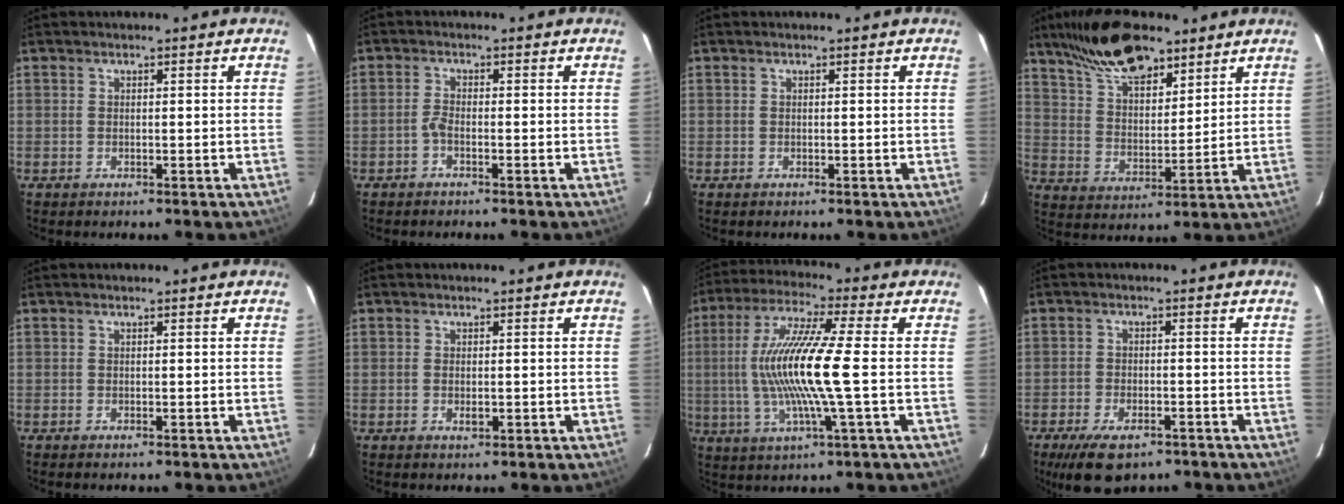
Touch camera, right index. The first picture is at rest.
{"total": 1.5, "force": [-1.0, 0.5, 1.1], "torque": [-0.028, 0.005, -0.023]}
{"total": 0.0}
{"total": 15.1, "force": [11.0, 5.7, 8.8], "torque": [-0.159, 0.027, 0.201]}
{"total": 0.0}
{"total": 1.4, "force": [-0.3, 0.8, 1.1], "torque": [-0.021, -0.001, -0.004]}
{"total": 15.0, "force": [-0.8, 0.1, 15.0], "torque": [-0.290, -0.003, -0.015]}
{"total": 9.9, "force": [-6.8, 4.5, 5.7], "torque": [-0.126, -0.018, -0.108]}